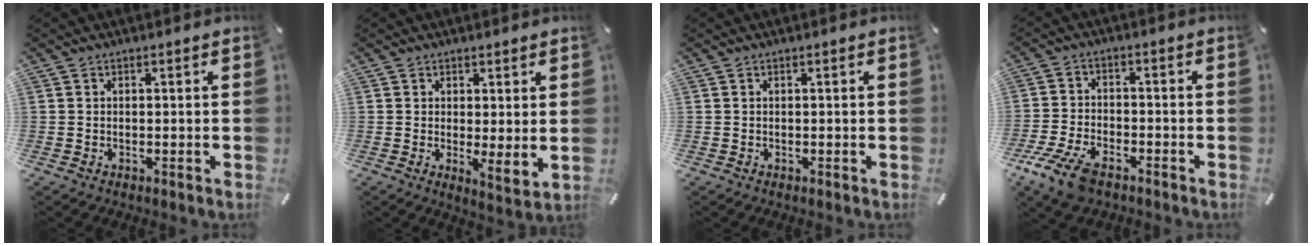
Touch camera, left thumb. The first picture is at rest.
{"total": 3.3, "force": [1.8, 1.3, 2.4], "torque": [-0.031, -0.021, 0.033]}
{"total": 0.0}
{"total": 9.1, "force": [-6.0, 4.4, 5.3], "torque": [-0.124, 0.019, -0.116]}